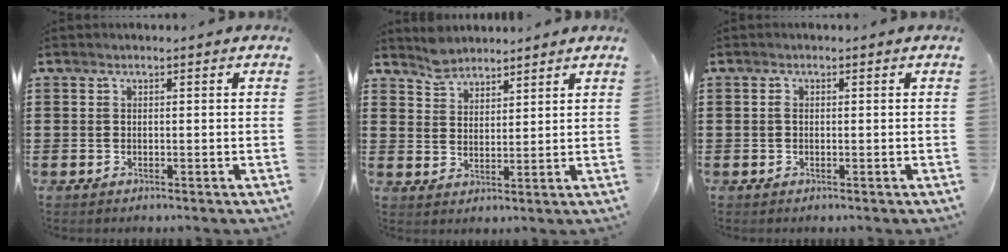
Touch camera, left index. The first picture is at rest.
{"total": 3.9, "force": [3.7, 1.3, -0.2], "torque": [-0.009, -0.005, 0.072]}
{"total": 0.7, "force": [-0.1, 0.4, 0.5], "torque": [-0.014, 0.000, -0.002]}